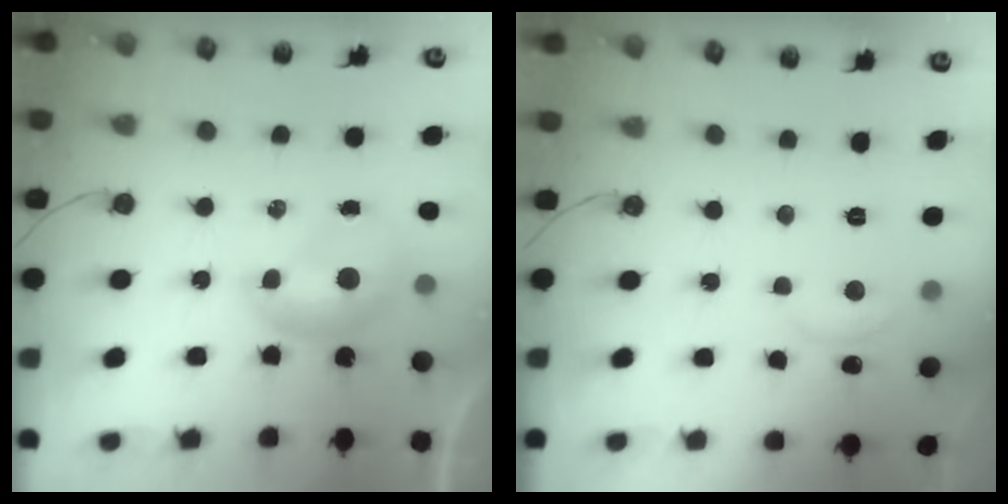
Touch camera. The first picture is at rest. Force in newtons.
{"total": 1.8, "press": 1.7, "slide": 0.5}